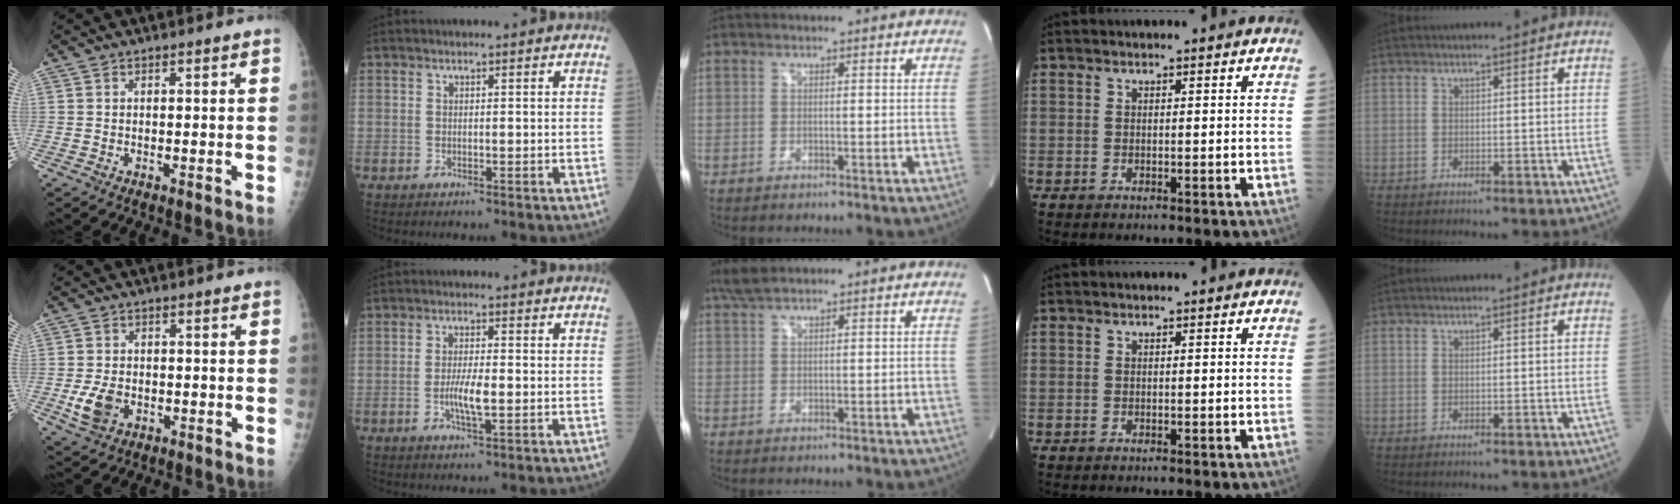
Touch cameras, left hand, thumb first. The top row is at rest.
{"thumb": {"total": 5.7, "force": [-1.6, 4.0, 3.7], "torque": [-0.069, -0.002, -0.024]}, "index": {"total": 4.0, "force": [-0.8, 0.5, 3.9], "torque": [-0.079, -0.005, -0.015]}, "middle": {"total": 3.2, "force": [2.7, 0.5, 1.6], "torque": [-0.044, 0.014, 0.058]}}